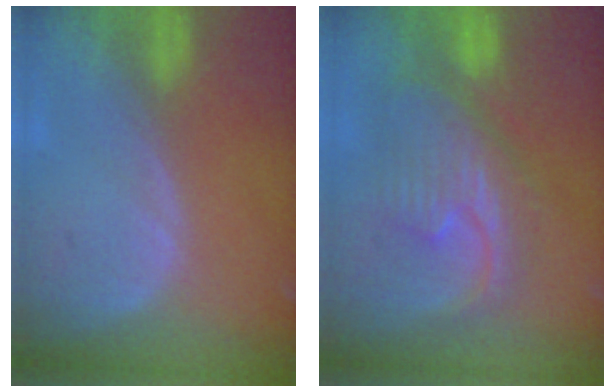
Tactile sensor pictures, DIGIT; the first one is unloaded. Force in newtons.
{"total": 9.0, "press": 8.9, "slide": 0.5}